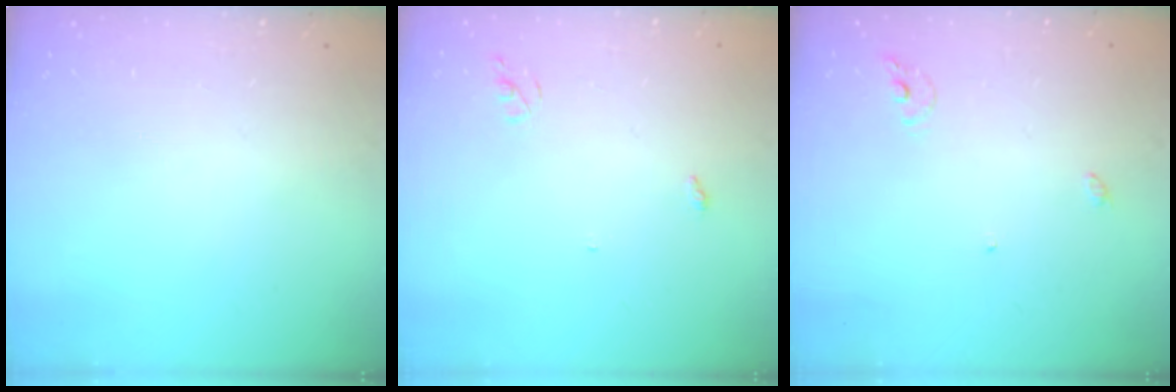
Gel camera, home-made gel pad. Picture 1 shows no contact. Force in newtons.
{"total": 2.6, "press": 2.6, "slide": 0.2}
{"total": 4.9, "press": 4.9, "slide": 0.4}